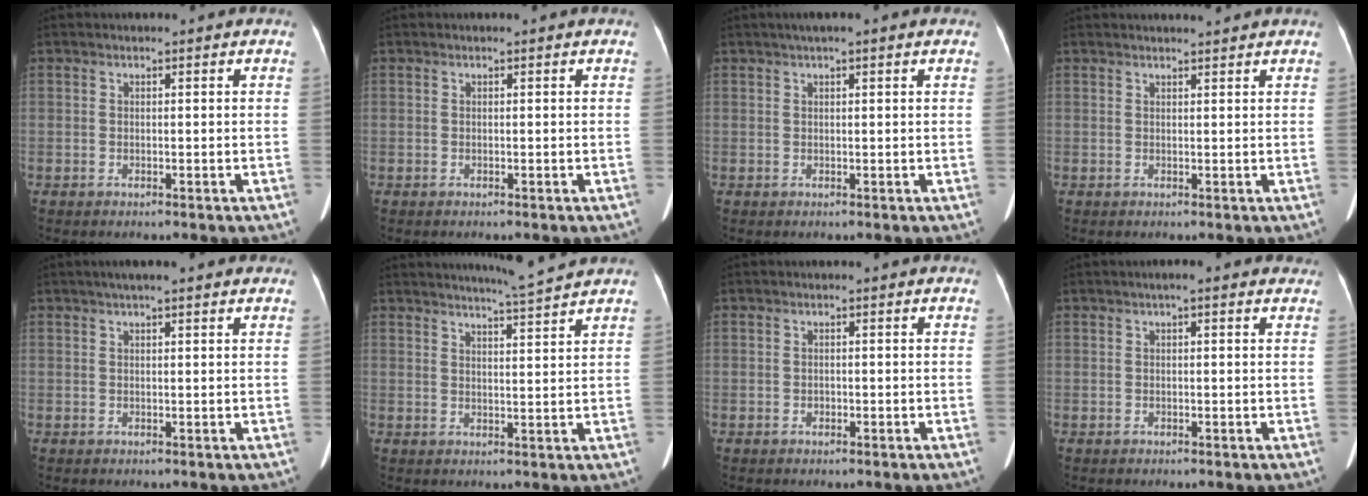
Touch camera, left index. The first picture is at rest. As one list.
[{"total": 0.0}, {"total": 3.4, "force": [2.2, 0.2, 2.5], "torque": [-0.042, 0.025, 0.032]}, {"total": 2.7, "force": [2.6, -0.1, 0.7], "torque": [-0.010, 0.013, 0.036]}, {"total": 5.3, "force": [4.0, 0.7, 3.5], "torque": [-0.047, 0.034, 0.056]}, {"total": 5.6, "force": [5.2, -1.5, 1.5], "torque": [-0.032, -0.009, 0.077]}, {"total": 0.6, "force": [-0.3, 0.4, 0.3], "torque": [-0.003, 0.002, -0.005]}, {"total": 3.1, "force": [2.0, 0.8, 2.2], "torque": [-0.026, 0.022, 0.021]}]